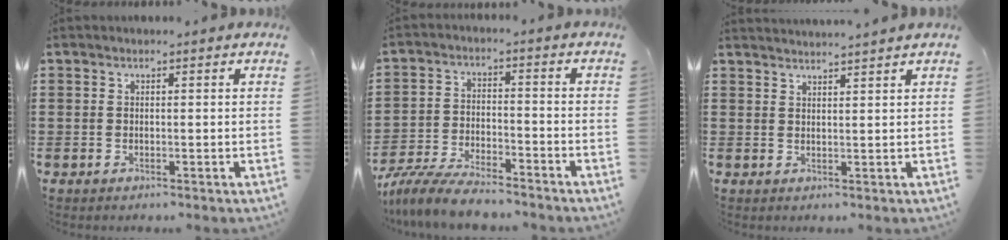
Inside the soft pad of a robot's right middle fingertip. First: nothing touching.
{"total": 7.0, "force": [-6.6, 0.8, 2.2], "torque": [-0.057, -0.001, -0.129]}
{"total": 2.2, "force": [2.1, -0.4, 0.0], "torque": [-0.005, -0.001, 0.041]}